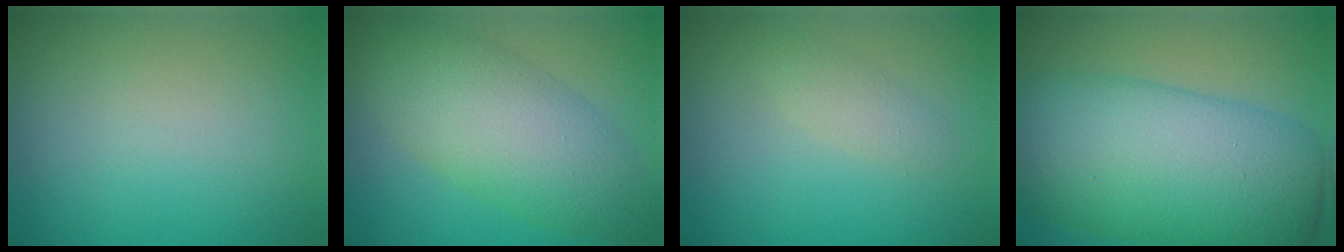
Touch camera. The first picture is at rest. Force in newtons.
{"total": 7.5, "press": 7.5, "slide": 0.1}
{"total": 1.4, "press": 1.4, "slide": 0.1}
{"total": 13.3, "press": 13.3, "slide": 0.3}